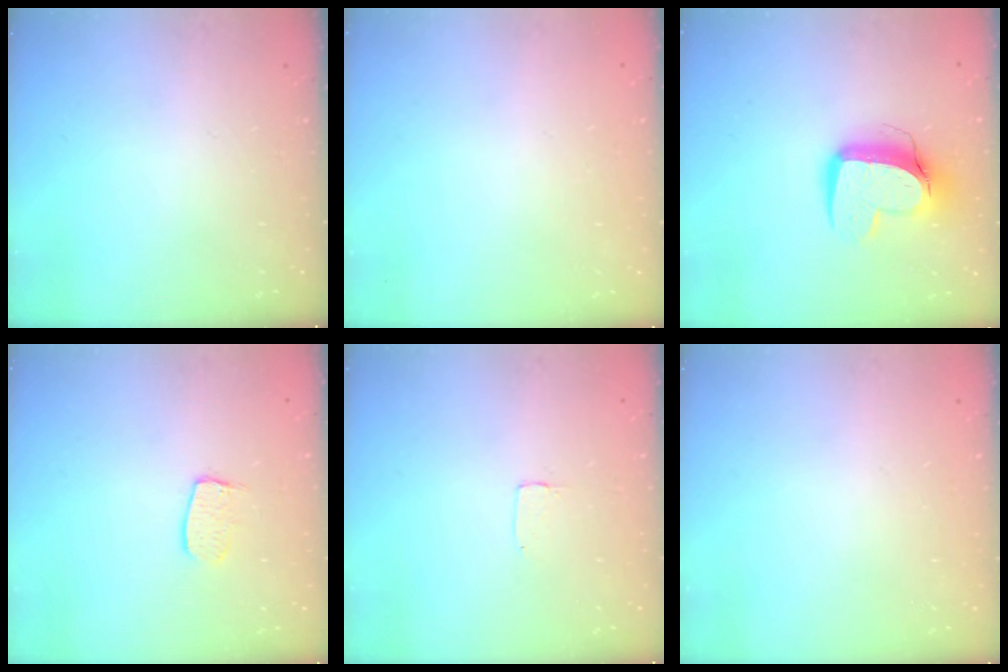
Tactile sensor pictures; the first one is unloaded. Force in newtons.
{"total": 0.0}
{"total": 12.4, "press": 12.3, "slide": 1.5}
{"total": 6.8, "press": 6.8, "slide": 0.3}
{"total": 2.0, "press": 2.0, "slide": 0.0}
{"total": 0.0}